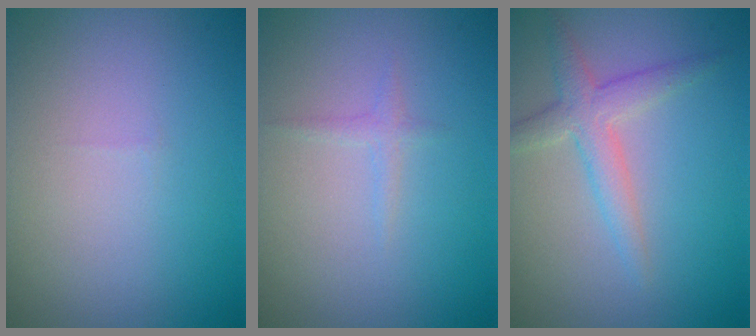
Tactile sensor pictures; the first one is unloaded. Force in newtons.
{"total": 0.8, "press": 0.8, "slide": 0.1}
{"total": 2.9, "press": 2.9, "slide": 0.1}